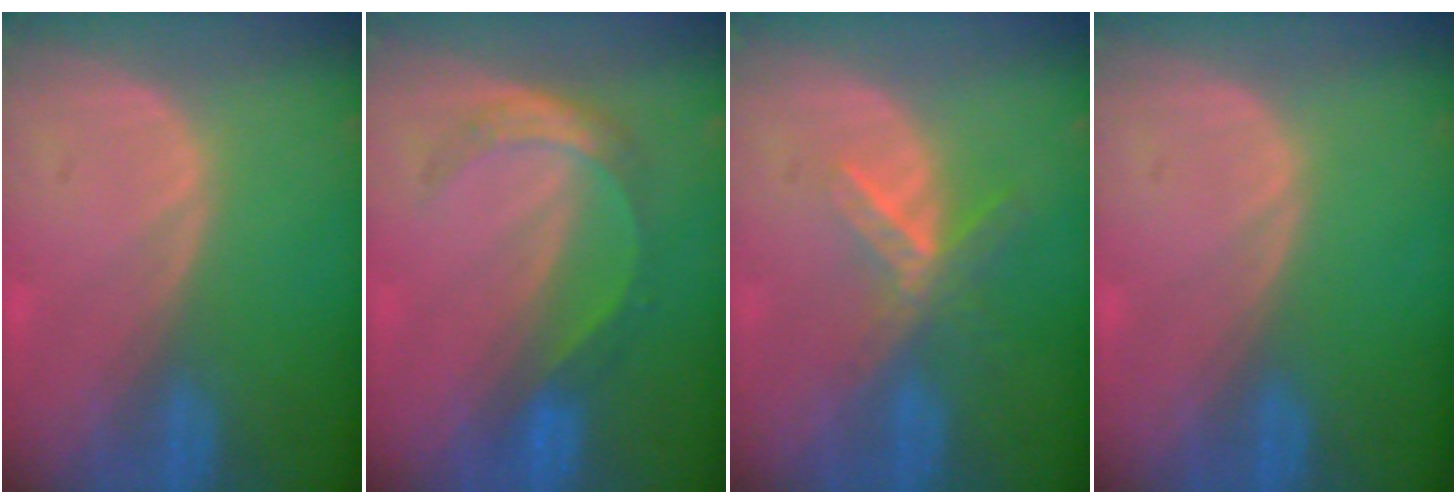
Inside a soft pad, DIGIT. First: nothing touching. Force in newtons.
{"total": 5.5, "press": 4.7, "slide": 2.8}
{"total": 5.8, "press": 5.0, "slide": 2.9}
{"total": 0.0}